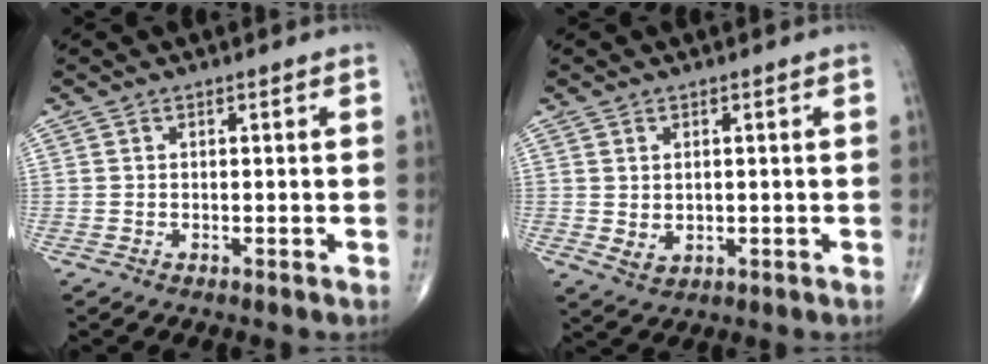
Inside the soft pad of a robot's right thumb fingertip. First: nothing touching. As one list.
[{"total": 3.5, "force": [0.1, 2.5, 2.4], "torque": [-0.036, -0.005, 0.012]}]